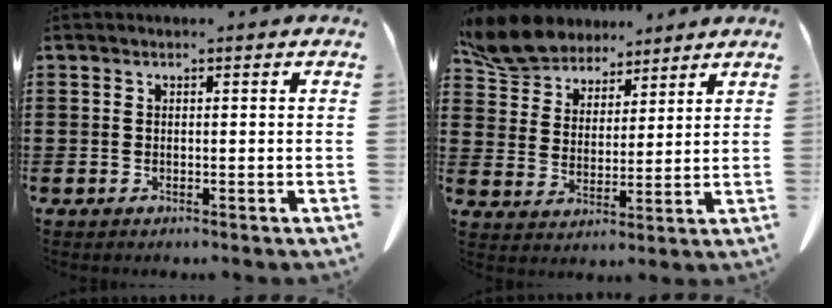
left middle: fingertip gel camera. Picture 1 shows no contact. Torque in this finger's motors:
{"motor_torque": [1.51, 0.62, 0.16, 0.07]}